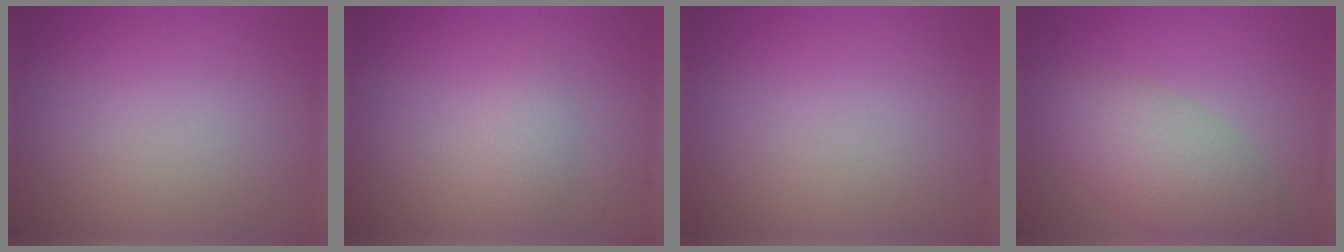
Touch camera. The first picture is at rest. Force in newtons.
{"total": 1.6, "press": 1.6, "slide": 0.0}
{"total": 0.0}
{"total": 5.2, "press": 5.2, "slide": 0.3}